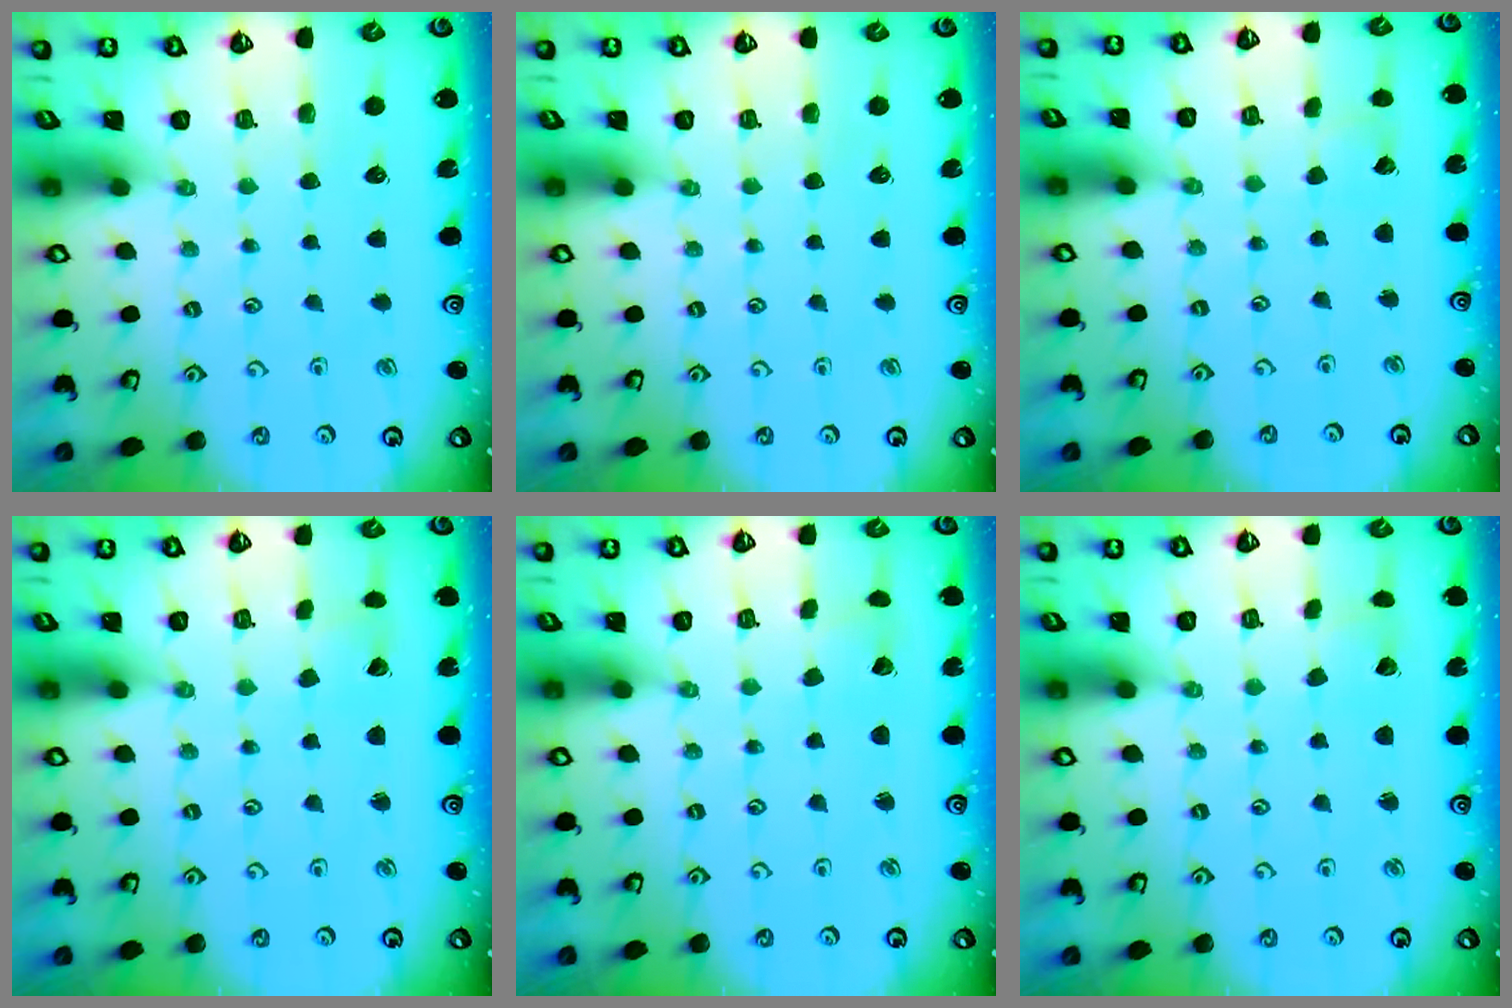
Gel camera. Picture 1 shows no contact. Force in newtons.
{"total": 0.0}
{"total": 2.0, "press": 2.0, "slide": 0.1}
{"total": 2.6, "press": 2.6, "slide": 0.2}
{"total": 2.2, "press": 2.2, "slide": 0.1}
{"total": 2.8, "press": 2.8, "slide": 0.2}